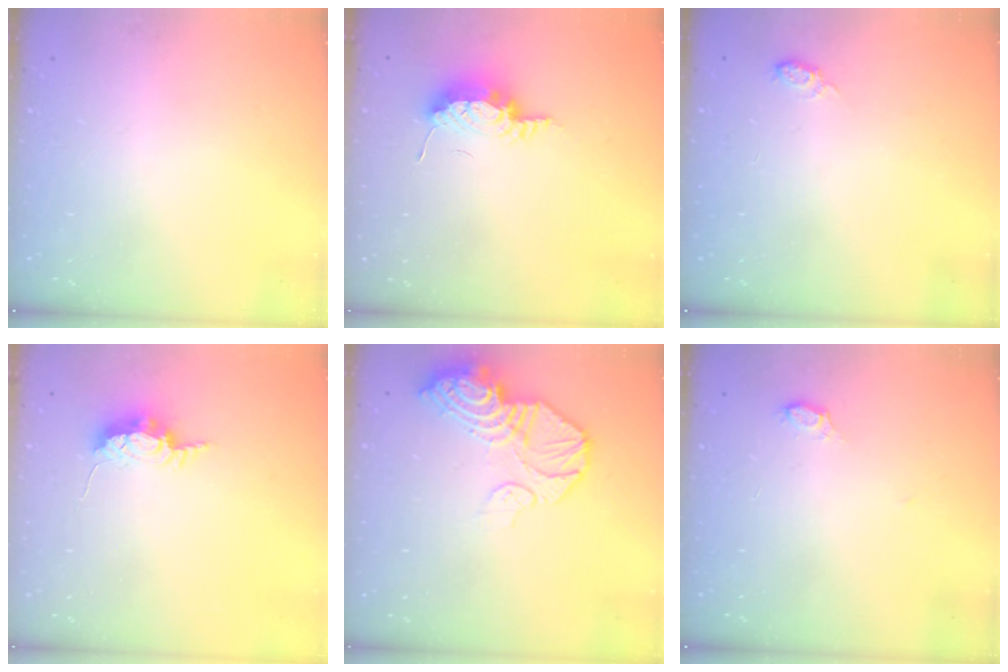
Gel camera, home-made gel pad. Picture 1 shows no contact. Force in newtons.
{"total": 8.3, "press": 8.3, "slide": 0.9}
{"total": 5.6, "press": 5.6, "slide": 0.6}
{"total": 6.6, "press": 6.6, "slide": 0.3}
{"total": 15.1, "press": 14.9, "slide": 2.4}
{"total": 2.6, "press": 2.6, "slide": 0.2}